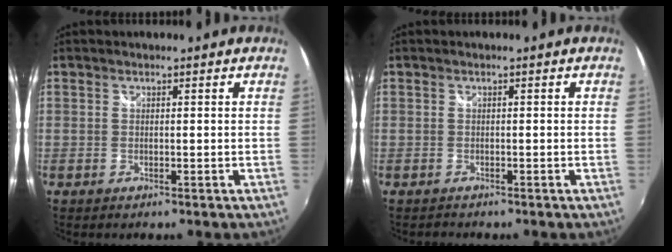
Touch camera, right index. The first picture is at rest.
{"total": 1.1, "force": [-1.1, 0.0, 0.0], "torque": [-0.005, -0.004, -0.016]}